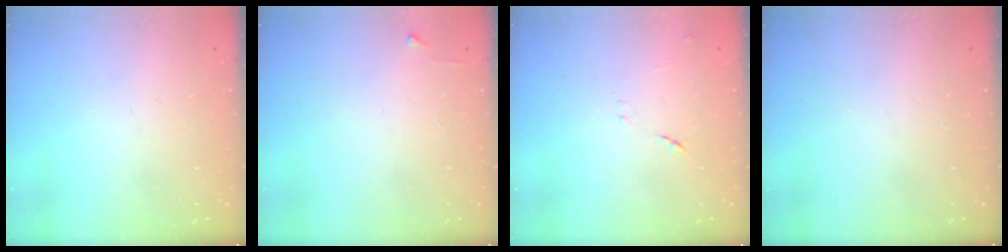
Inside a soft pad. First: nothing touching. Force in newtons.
{"total": 3.2, "press": 3.1, "slide": 0.4}
{"total": 7.2, "press": 7.2, "slide": 0.6}
{"total": 0.0}